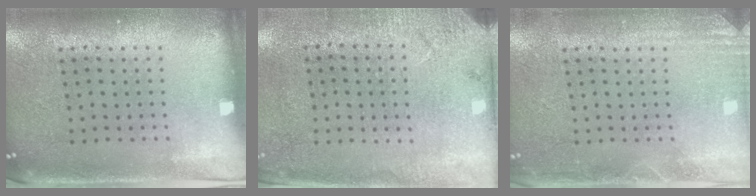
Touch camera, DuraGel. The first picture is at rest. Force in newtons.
{"total": 2.7, "press": 2.2, "slide": 1.5}
{"total": 2.2, "press": 2.1, "slide": 0.3}